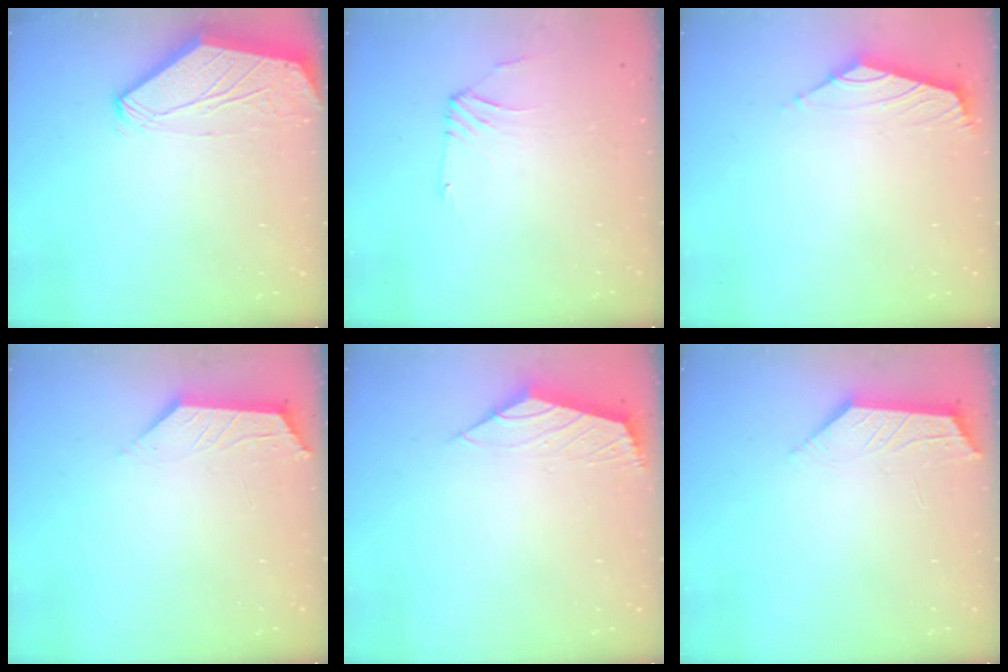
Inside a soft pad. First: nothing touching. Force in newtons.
{"total": 1.0, "press": 0.8, "slide": 0.5}
{"total": 1.6, "press": 1.4, "slide": 0.7}
{"total": 2.1, "press": 2.1, "slide": 0.4}
{"total": 2.4, "press": 2.3, "slide": 0.6}
{"total": 2.2, "press": 2.2, "slide": 0.5}